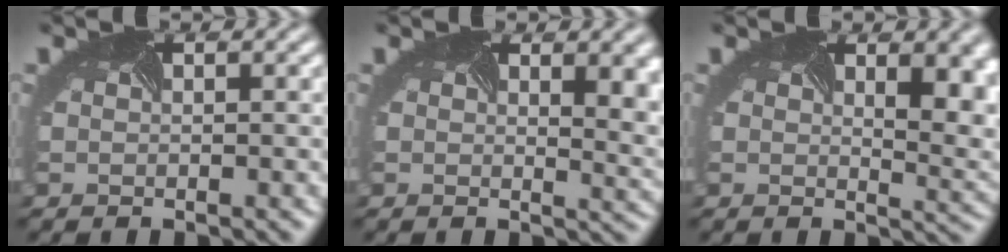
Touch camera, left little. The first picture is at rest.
{"total": 7.4, "force": [2.6, 3.8, 5.9], "torque": [-0.058, 0.002, 0.042]}
{"total": 9.0, "force": [3.2, 4.4, 7.1], "torque": [-0.074, 0.013, 0.047]}